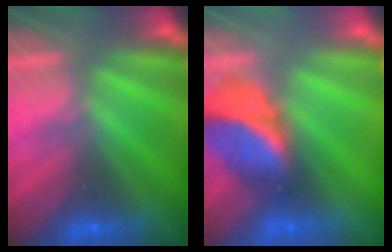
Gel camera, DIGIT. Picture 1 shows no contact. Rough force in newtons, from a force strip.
{"total": 2.6}